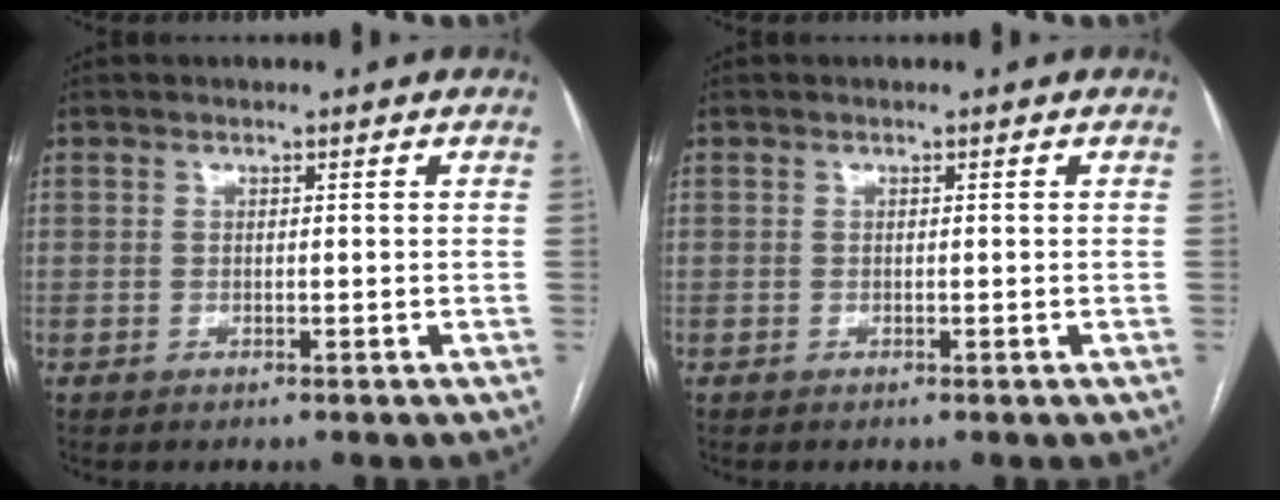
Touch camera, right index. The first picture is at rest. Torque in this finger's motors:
{"motor_torque": [-0.05, -0.02, -0.03, 0.00]}